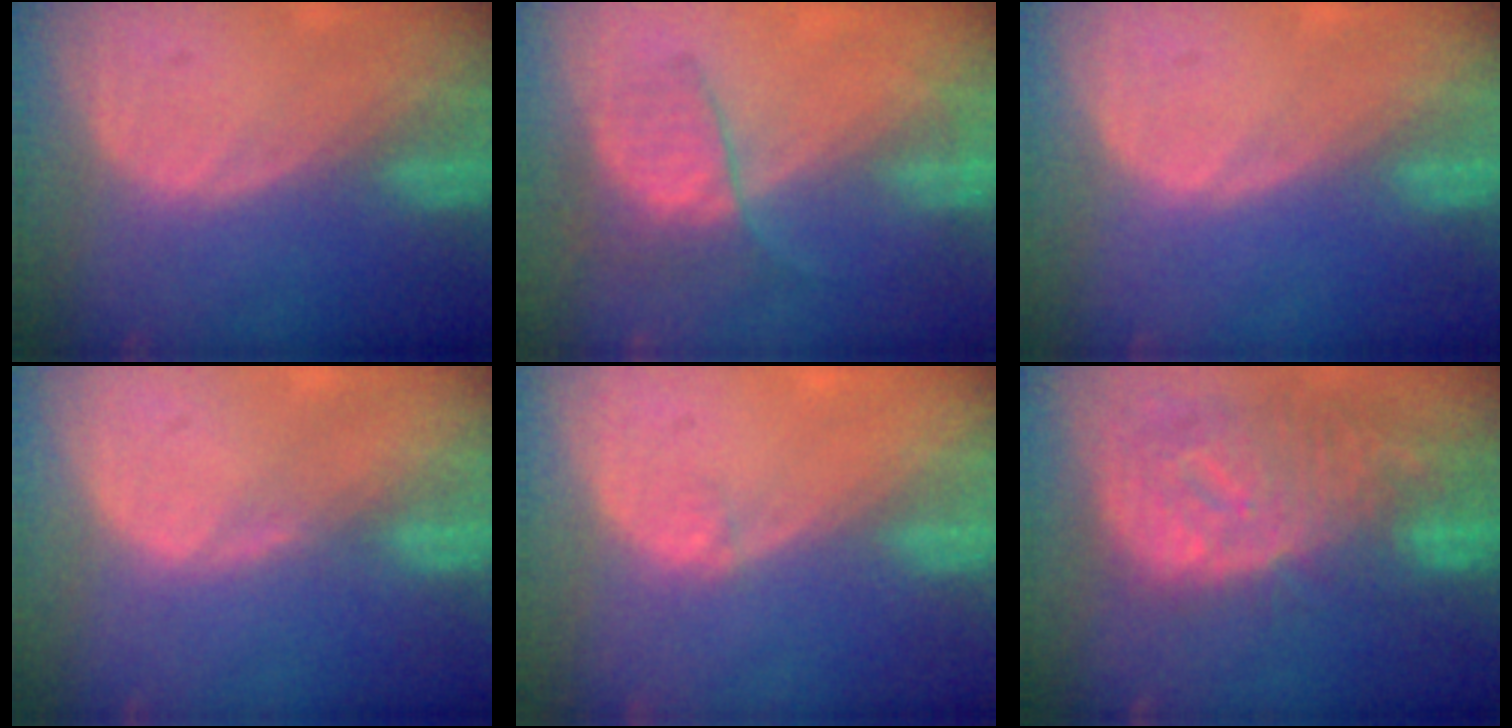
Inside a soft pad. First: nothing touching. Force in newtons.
{"total": 6.7, "press": 5.9, "slide": 3.2}
{"total": 0.0}
{"total": 0.7, "press": 0.7, "slide": 0.2}
{"total": 0.5, "press": 0.5, "slide": 0.2}
{"total": 12.5, "press": 10.9, "slide": 6.2}